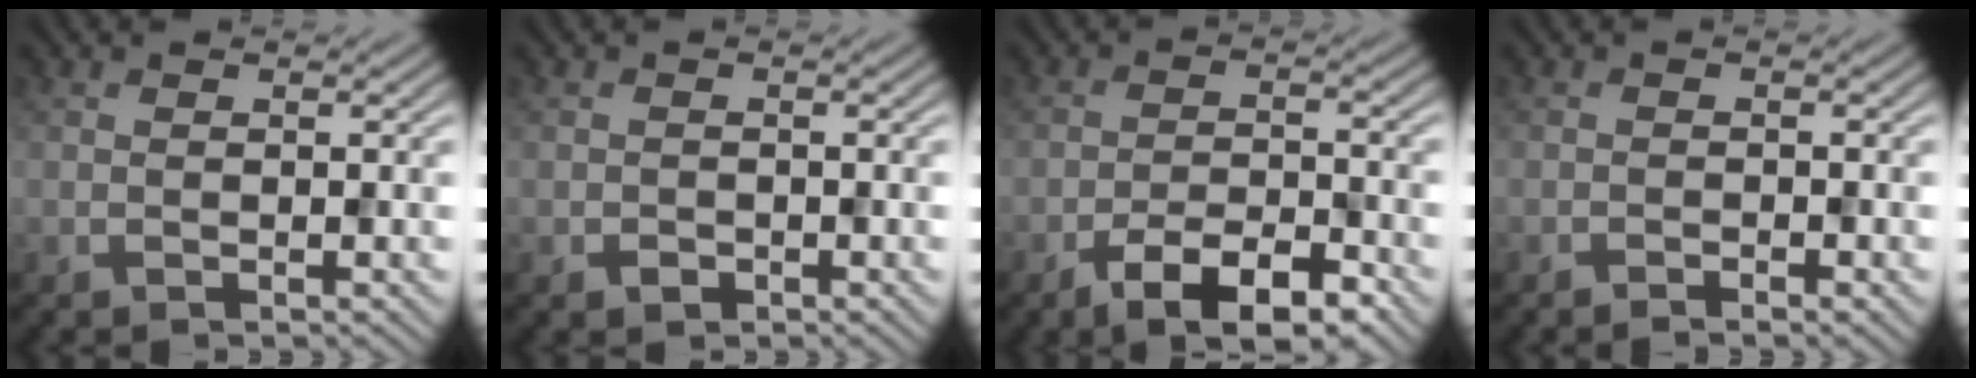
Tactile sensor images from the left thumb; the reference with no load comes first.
{"total": 1.0, "force": [-0.6, 0.7, 0.3], "torque": [-0.006, -0.003, -0.011]}
{"total": 6.8, "force": [-4.5, 2.3, 4.5], "torque": [-0.076, 0.005, -0.075]}
{"total": 1.1, "force": [-0.9, 0.1, 0.6], "torque": [-0.010, 0.001, -0.016]}